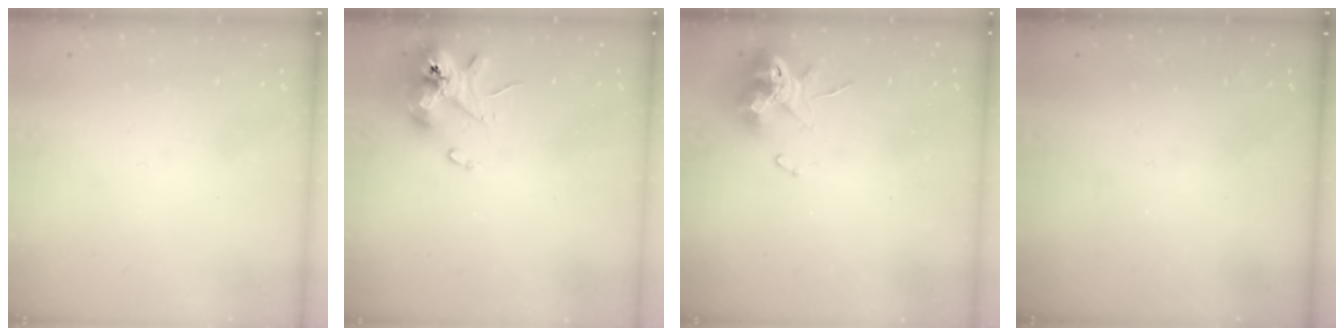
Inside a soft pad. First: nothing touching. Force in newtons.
{"total": 11.2, "press": 11.0, "slide": 1.7}
{"total": 11.4, "press": 11.3, "slide": 1.1}
{"total": 0.0}